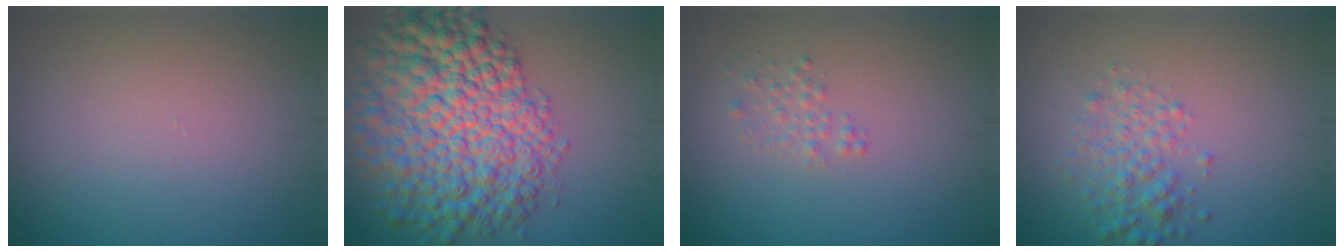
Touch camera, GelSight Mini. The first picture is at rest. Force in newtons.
{"total": 11.3, "press": 11.3, "slide": 0.3}
{"total": 1.1, "press": 1.1, "slide": 0.0}
{"total": 2.8, "press": 2.8, "slide": 0.0}